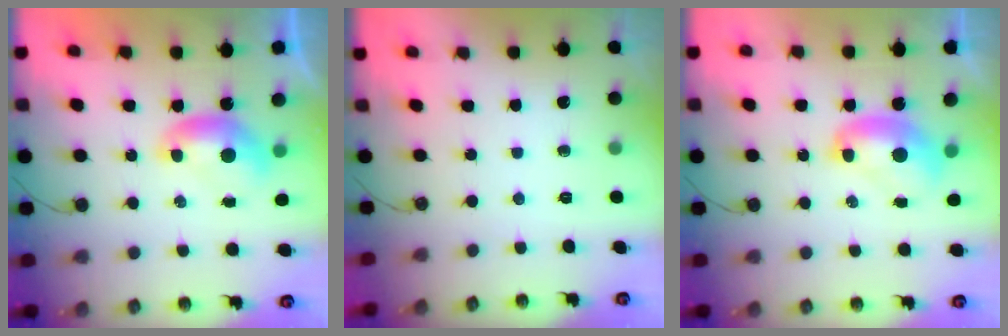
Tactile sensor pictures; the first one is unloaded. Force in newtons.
{"total": 0.0}
{"total": 2.3, "press": 2.3, "slide": 0.3}